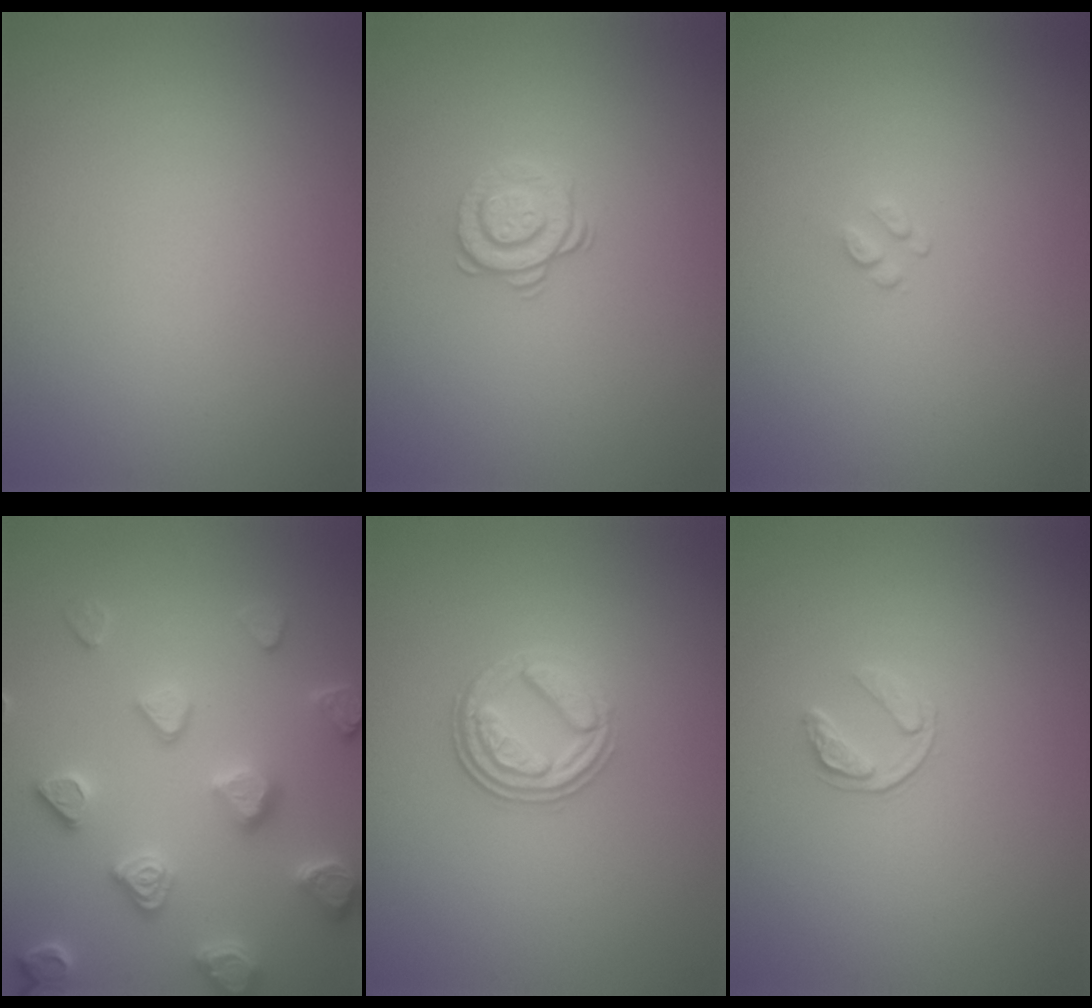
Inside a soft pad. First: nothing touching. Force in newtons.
{"total": 1.7, "press": 1.3, "slide": 1.1}
{"total": 0.6, "press": 0.4, "slide": 0.5}
{"total": 4.7, "press": 4.7, "slide": 0.9}
{"total": 3.6, "press": 3.1, "slide": 1.8}
{"total": 1.6, "press": 1.0, "slide": 1.2}